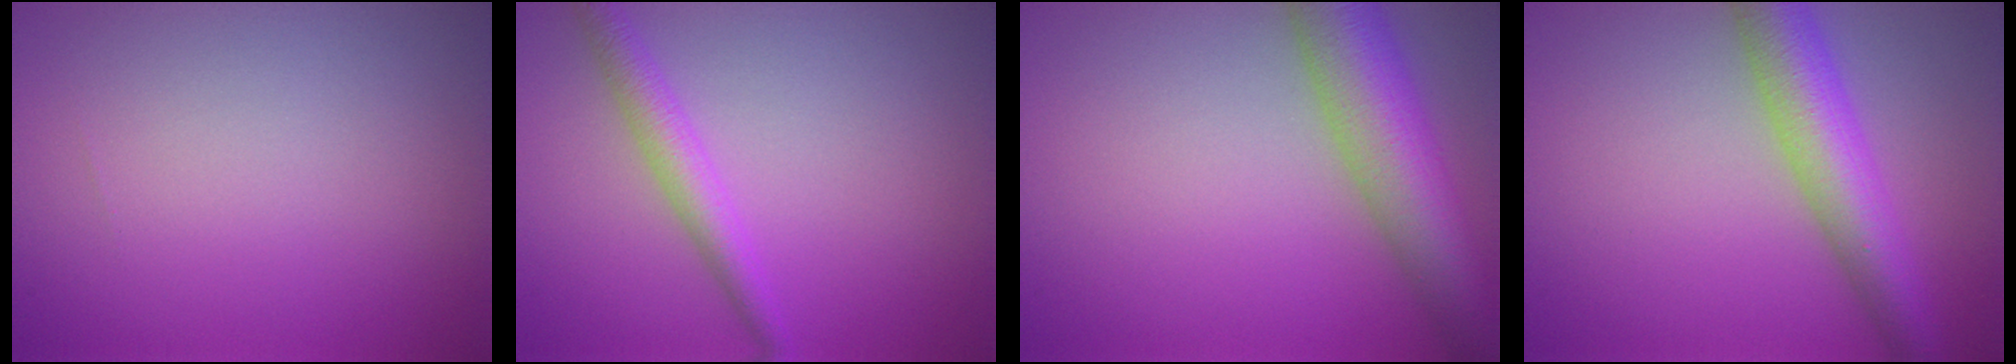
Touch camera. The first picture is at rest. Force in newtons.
{"total": 2.7, "press": 2.7, "slide": 0.2}
{"total": 8.8, "press": 8.8, "slide": 0.4}
{"total": 6.5, "press": 6.5, "slide": 0.2}